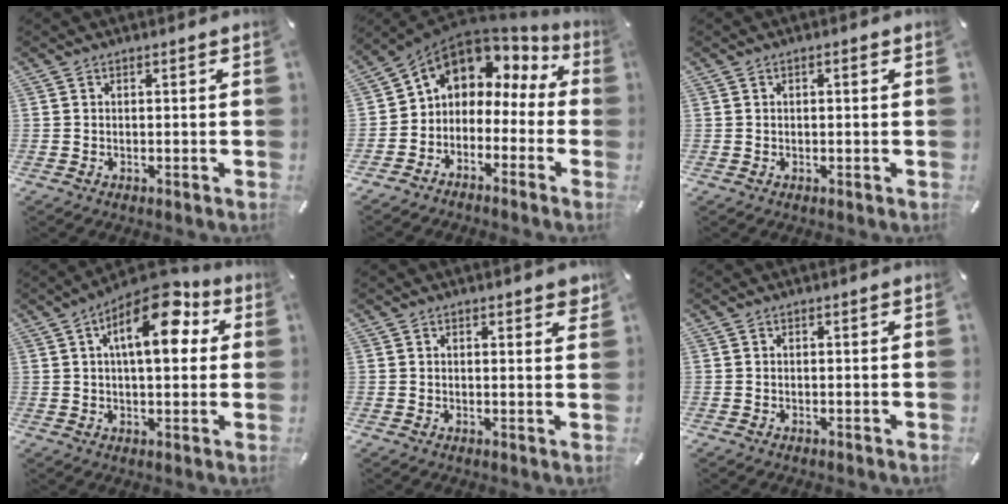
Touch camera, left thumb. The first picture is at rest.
{"total": 5.8, "force": [2.4, 5.0, 1.9], "torque": [-0.052, -0.026, 0.044]}
{"total": 0.7, "force": [0.0, 0.3, 0.7], "torque": [-0.011, 0.002, -0.001]}
{"total": 14.2, "force": [5.8, 7.0, 11.0], "torque": [-0.152, -0.020, 0.093]}
{"total": 2.2, "force": [1.6, 0.7, 1.3], "torque": [-0.006, -0.007, 0.023]}
{"total": 0.0}